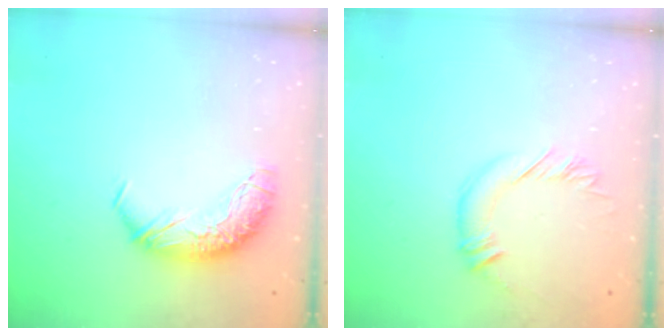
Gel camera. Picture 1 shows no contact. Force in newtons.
{"total": 2.8, "press": 2.8, "slide": 0.2}